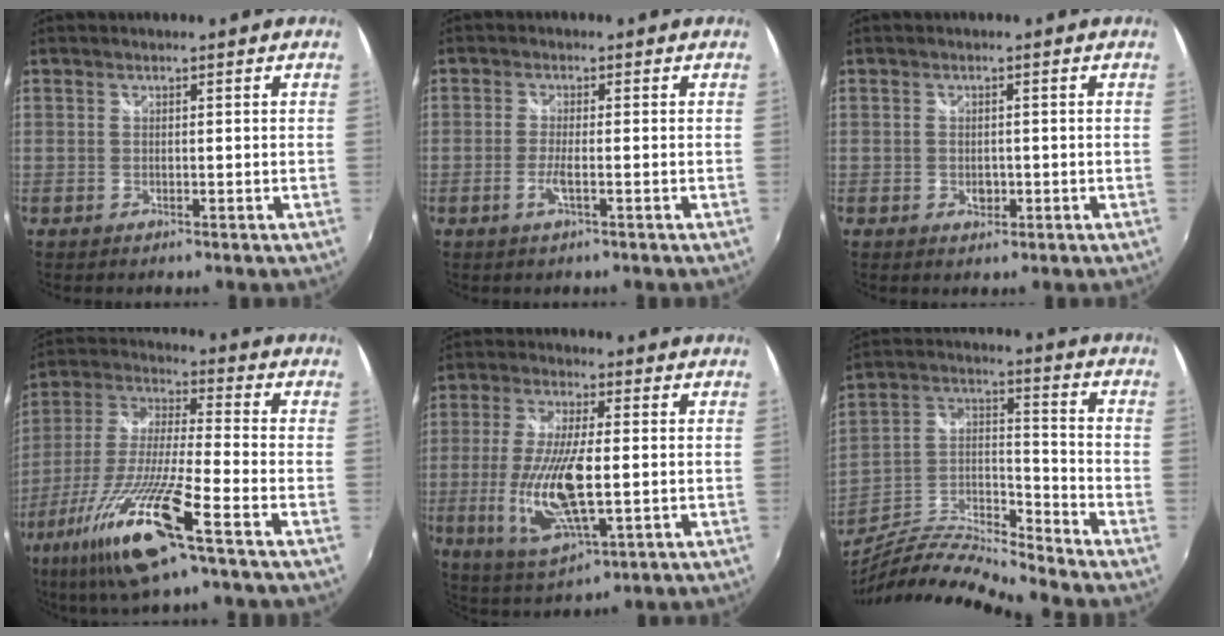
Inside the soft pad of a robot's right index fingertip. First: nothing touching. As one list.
[{"total": 2.4, "force": [-0.9, 0.1, 2.2], "torque": [-0.050, -0.005, -0.019]}, {"total": 2.0, "force": [-0.4, 1.5, 1.2], "torque": [-0.018, -0.001, -0.007]}, {"total": 18.4, "force": [-10.0, 1.3, 15.4], "torque": [-0.322, -0.035, -0.194]}, {"total": 14.8, "force": [-1.8, 4.8, 13.9], "torque": [-0.281, -0.018, -0.027]}, {"total": 13.4, "force": [-11.6, 1.0, 6.6], "torque": [-0.139, -0.001, -0.227]}]